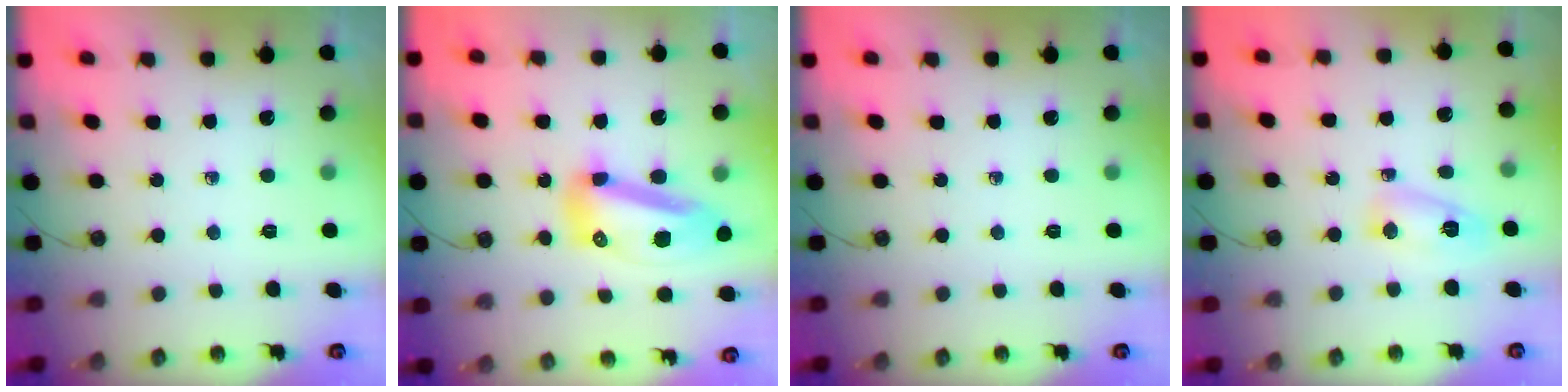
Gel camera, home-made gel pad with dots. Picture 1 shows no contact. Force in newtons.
{"total": 15.2, "press": 15.1, "slide": 2.0}
{"total": 0.0}
{"total": 5.6, "press": 5.5, "slide": 0.6}